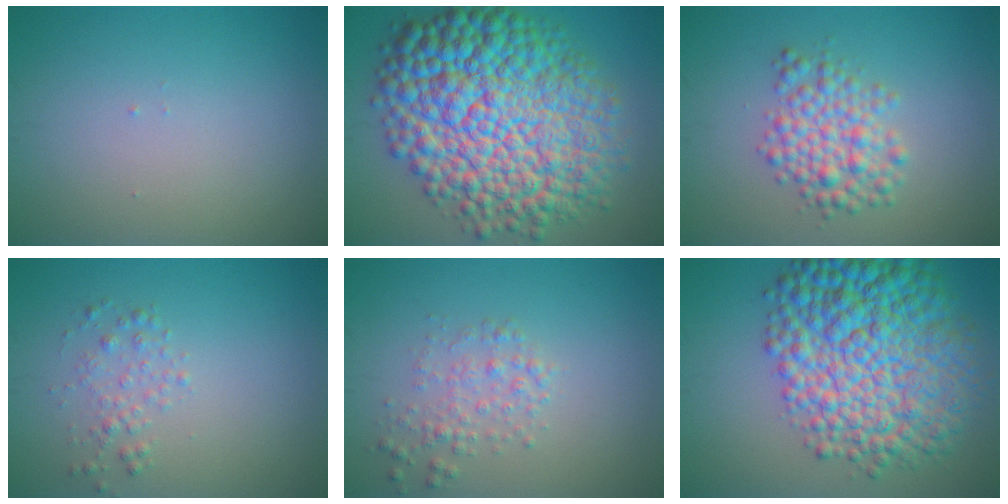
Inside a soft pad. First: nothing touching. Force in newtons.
{"total": 16.5, "press": 16.5, "slide": 0.1}
{"total": 4.1, "press": 4.1, "slide": 0.1}
{"total": 1.6, "press": 1.6, "slide": 0.0}
{"total": 2.1, "press": 2.1, "slide": 0.1}
{"total": 12.6, "press": 12.6, "slide": 0.2}